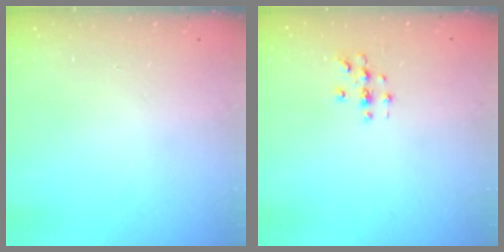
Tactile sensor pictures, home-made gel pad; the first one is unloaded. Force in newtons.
{"total": 3.0, "press": 3.0, "slide": 0.3}